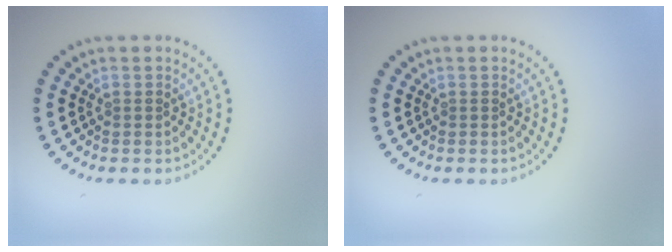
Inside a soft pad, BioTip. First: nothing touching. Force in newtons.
{"total": 0.0}